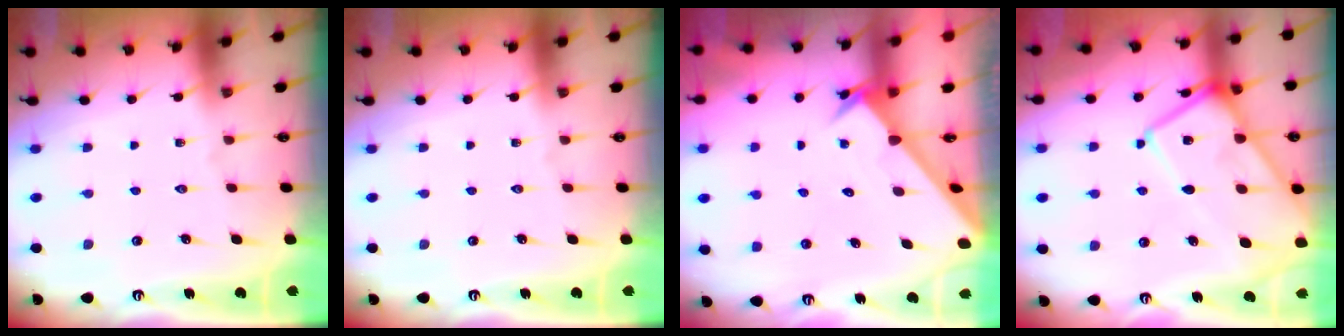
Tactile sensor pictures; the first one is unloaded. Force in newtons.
{"total": 0.0}
{"total": 2.7, "press": 2.6, "slide": 0.2}
{"total": 15.5, "press": 15.4, "slide": 1.2}